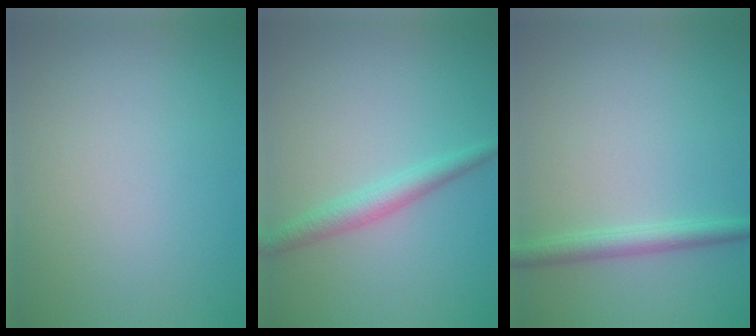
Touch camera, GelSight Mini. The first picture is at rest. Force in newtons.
{"total": 2.4, "press": 2.4, "slide": 0.1}
{"total": 2.3, "press": 2.3, "slide": 0.0}